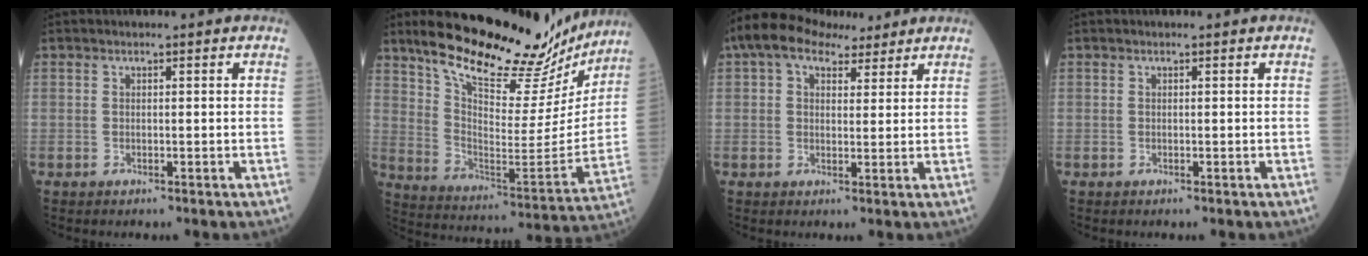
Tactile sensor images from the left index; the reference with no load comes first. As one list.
[{"total": 25.2, "force": [21.0, 7.0, 11.9], "torque": [-0.184, -0.015, 0.307]}, {"total": 8.7, "force": [6.3, 4.3, 4.3], "torque": [-0.078, 0.043, 0.107]}, {"total": 0.0}]